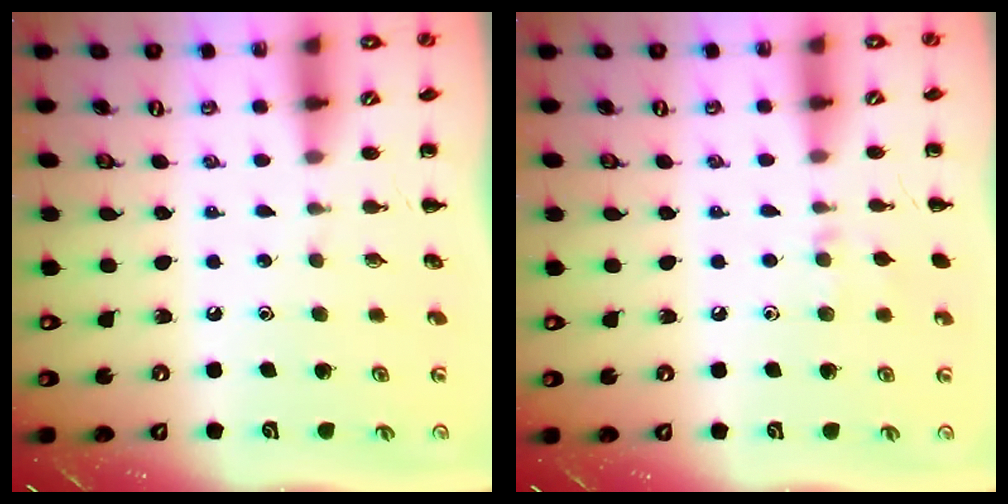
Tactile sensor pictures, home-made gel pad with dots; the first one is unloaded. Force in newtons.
{"total": 6.0, "press": 5.8, "slide": 1.7}